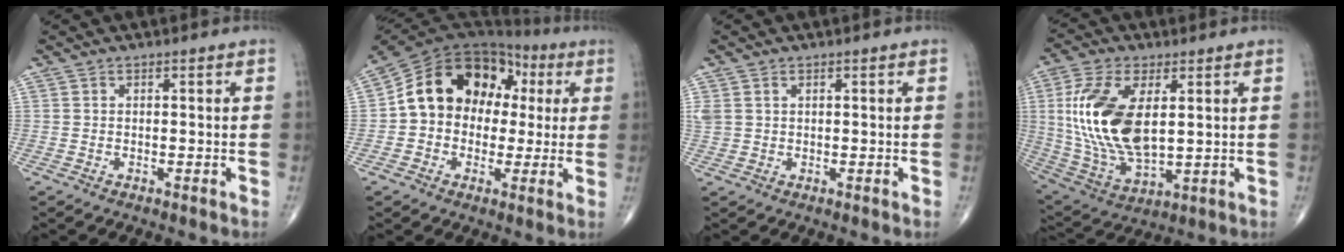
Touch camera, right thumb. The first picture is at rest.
{"total": 17.2, "force": [2.4, 13.2, 10.7], "torque": [-0.149, 0.047, 0.035]}
{"total": 3.0, "force": [1.1, 2.3, 1.7], "torque": [-0.050, 0.010, 0.032]}
{"total": 18.4, "force": [3.0, 9.4, 15.6], "torque": [-0.319, -0.018, 0.067]}